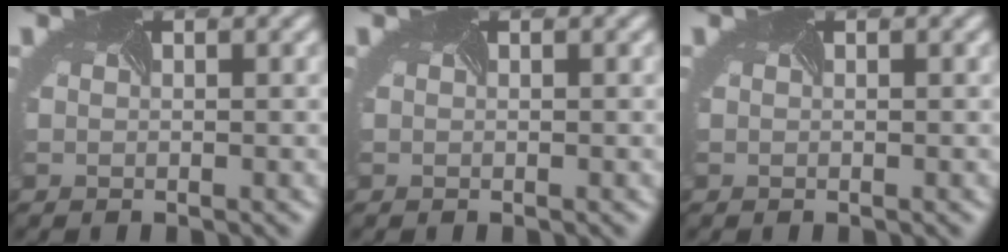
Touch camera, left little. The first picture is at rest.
{"total": 0.0}
{"total": 0.0}